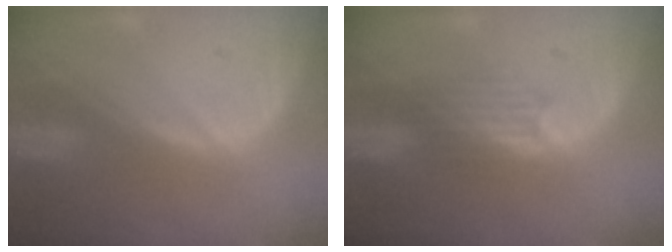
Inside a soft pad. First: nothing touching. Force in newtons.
{"total": 3.3, "press": 3.0, "slide": 1.3}